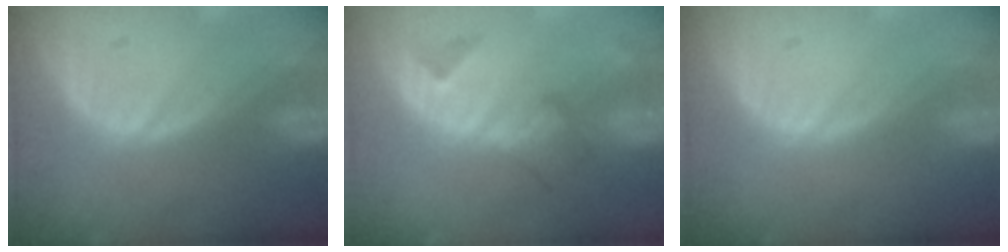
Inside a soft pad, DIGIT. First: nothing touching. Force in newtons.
{"total": 4.7, "press": 4.7, "slide": 0.1}
{"total": 0.0}